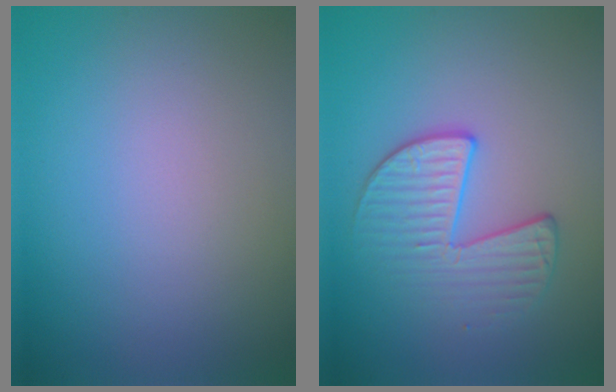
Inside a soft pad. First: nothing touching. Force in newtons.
{"total": 3.5, "press": 3.1, "slide": 1.8}